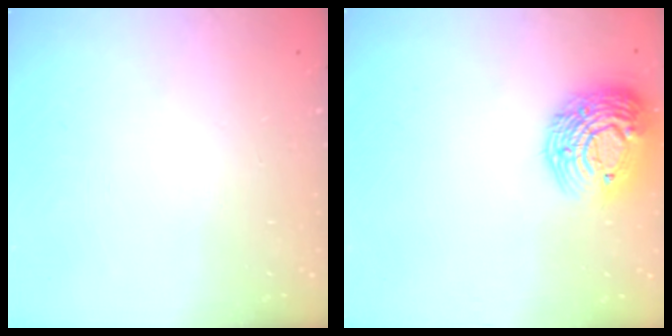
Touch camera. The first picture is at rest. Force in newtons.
{"total": 16.1, "press": 16.0, "slide": 1.1}